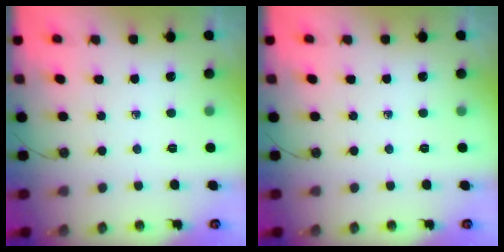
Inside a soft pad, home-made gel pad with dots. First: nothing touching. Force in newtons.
{"total": 0.0}